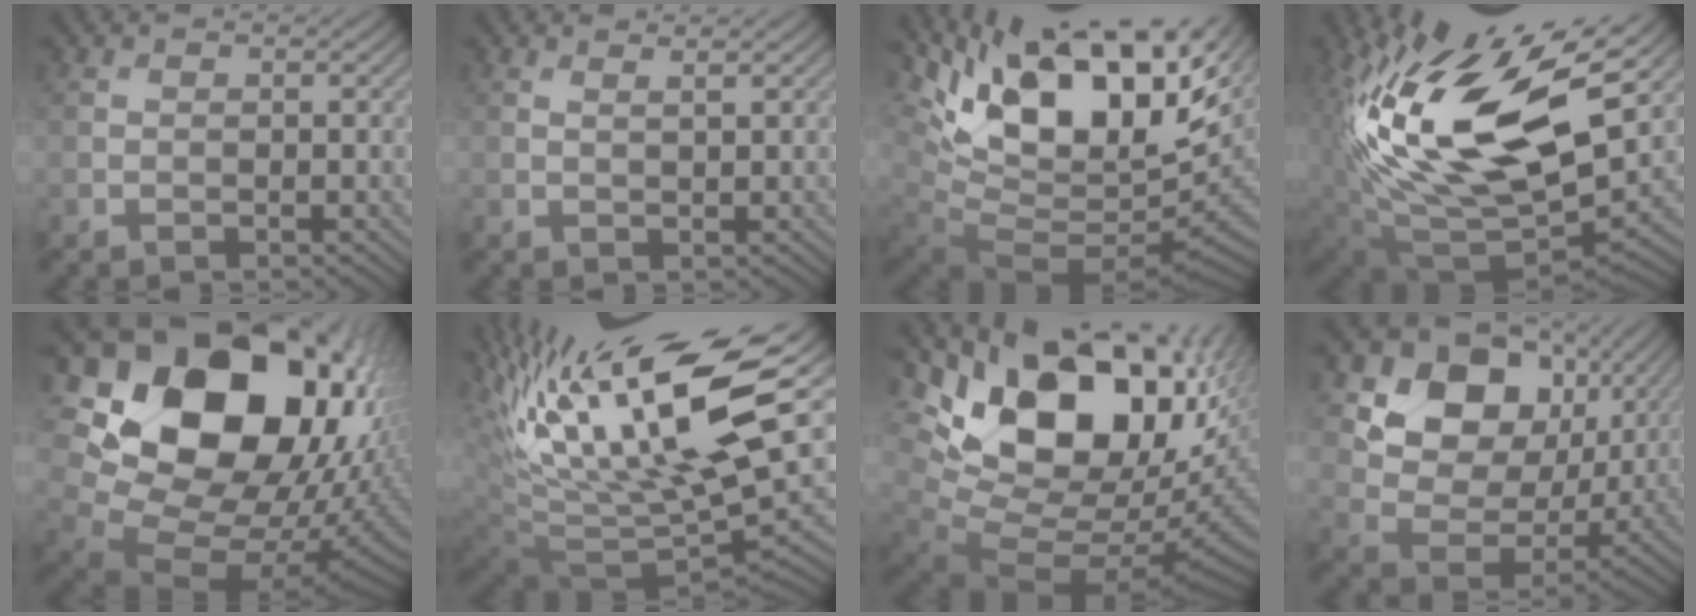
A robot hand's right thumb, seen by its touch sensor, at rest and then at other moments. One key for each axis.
{"total": 1.5, "fx": 1.1, "fy": 0.2, "fz": 0.9, "tx": -0.015, "ty": -0.004, "tz": 0.014}
{"total": 18.1, "fx": 7.2, "fy": 8.1, "fz": 14.4, "tx": -0.259, "ty": 0.005, "tz": 0.138}
{"total": 19.2, "fx": 4.7, "fy": 9.6, "fz": 15.9, "tx": -0.337, "ty": -0.003, "tz": 0.085}
{"total": 24.0, "fx": 7.2, "fy": 17.7, "fz": 14.6, "tx": -0.327, "ty": 0.010, "tz": 0.161}
{"total": 18.8, "fx": 7.0, "fy": 6.0, "fz": 16.3, "tx": -0.330, "ty": 0.012, "tz": 0.123}
{"total": 20.5, "fx": 6.2, "fy": 12.6, "fz": 15.0, "tx": -0.265, "ty": 0.000, "tz": 0.128}
{"total": 13.4, "fx": 5.9, "fy": 9.7, "fz": 7.1, "tx": -0.133, "ty": 0.003, "tz": 0.099}